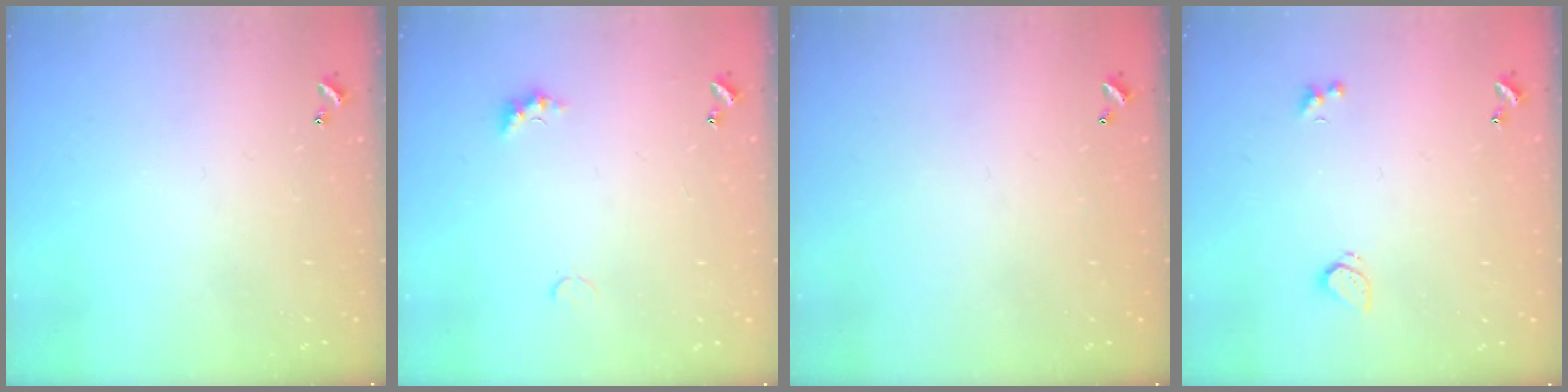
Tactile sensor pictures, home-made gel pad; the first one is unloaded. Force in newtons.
{"total": 2.6, "press": 2.5, "slide": 0.7}
{"total": 2.7, "press": 2.7, "slide": 0.1}
{"total": 1.8, "press": 1.7, "slide": 0.6}